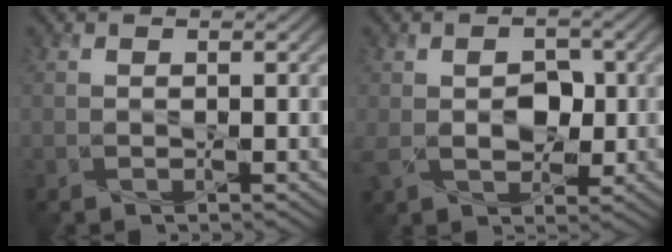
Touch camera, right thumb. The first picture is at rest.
{"total": 5.2, "force": [-0.1, 3.9, 3.5], "torque": [-0.067, -0.005, 0.001]}